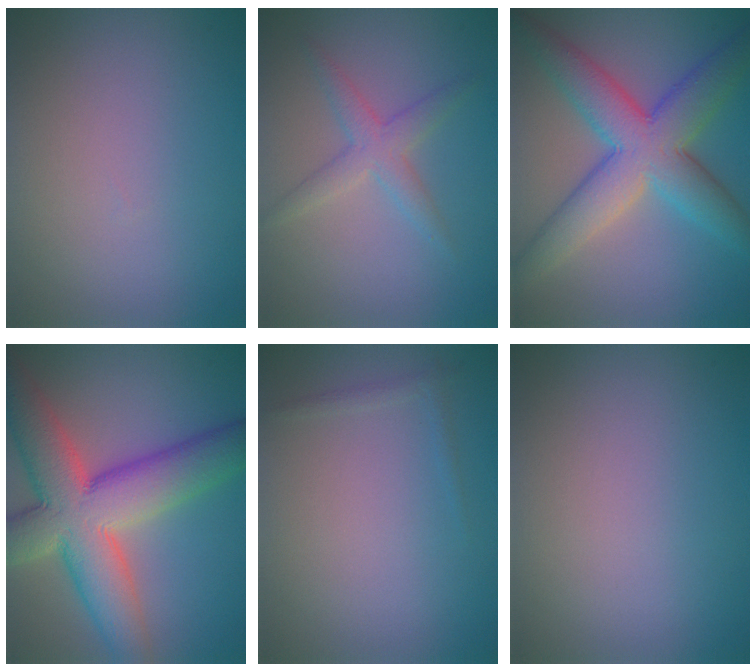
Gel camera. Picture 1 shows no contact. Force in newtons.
{"total": 2.6, "press": 2.6, "slide": 0.1}
{"total": 8.5, "press": 8.5, "slide": 0.3}
{"total": 11.9, "press": 11.9, "slide": 0.8}
{"total": 0.7, "press": 0.7, "slide": 0.0}
{"total": 0.0}